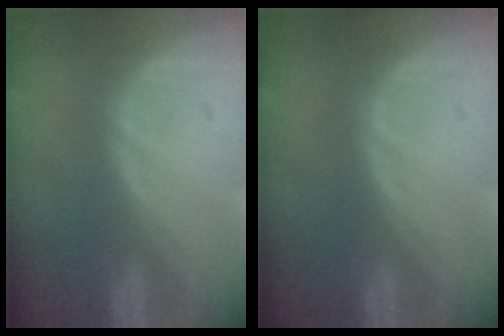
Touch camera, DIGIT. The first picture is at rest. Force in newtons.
{"total": 0.0}